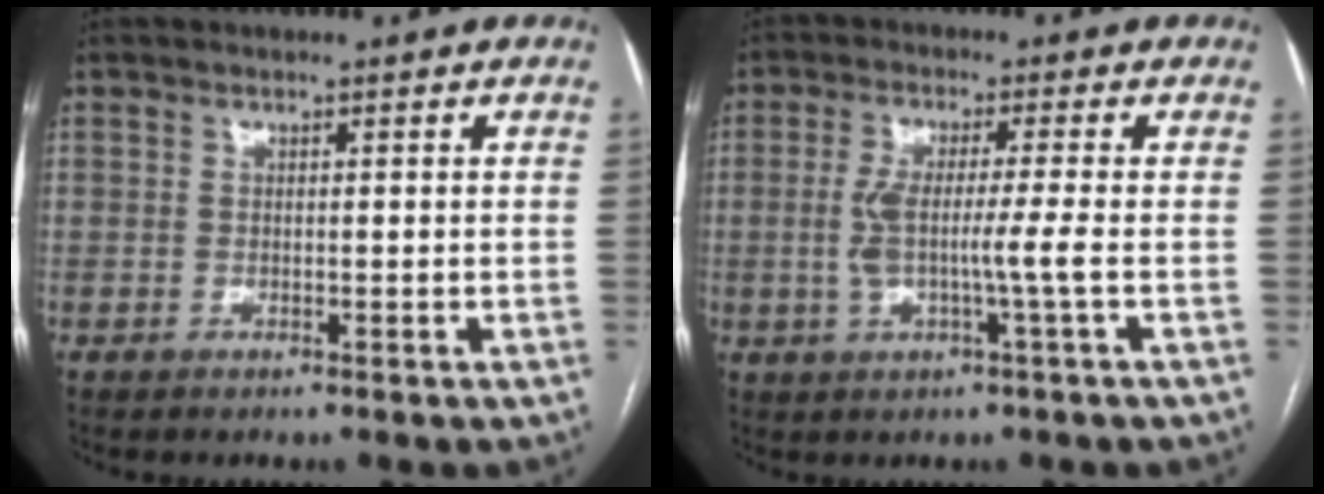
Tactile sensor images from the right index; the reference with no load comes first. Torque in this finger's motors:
{"motor_torque": [0.87, 0.22, 0.43, 0.12]}